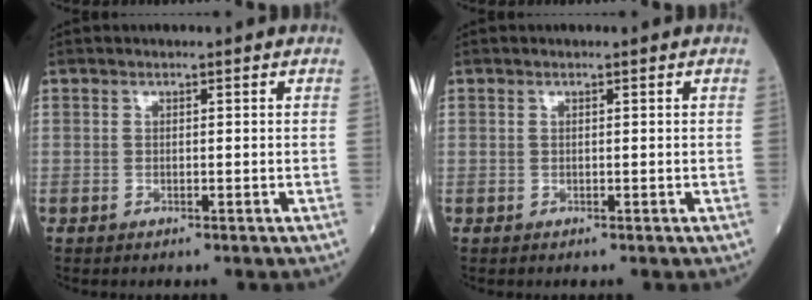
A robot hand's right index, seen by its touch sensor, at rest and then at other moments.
{"total": 0.0}